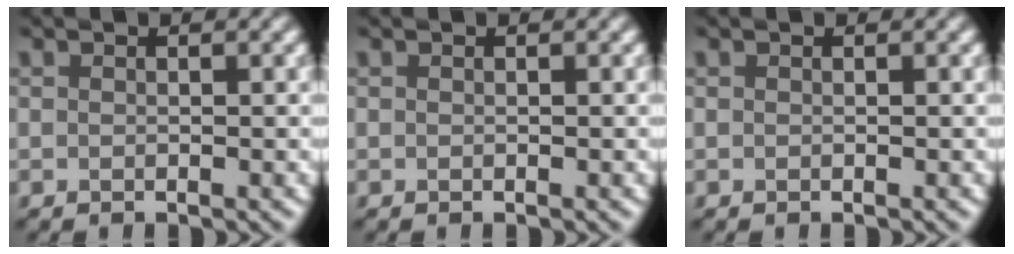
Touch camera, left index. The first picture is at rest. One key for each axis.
{"total": 0.0}
{"total": 0.0}